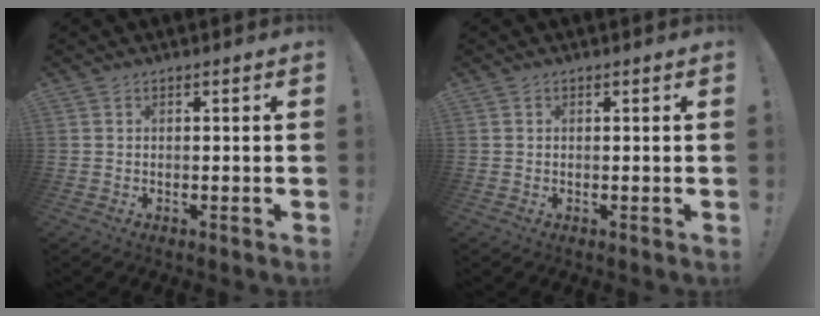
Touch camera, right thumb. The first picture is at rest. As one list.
[{"total": 0.0}]